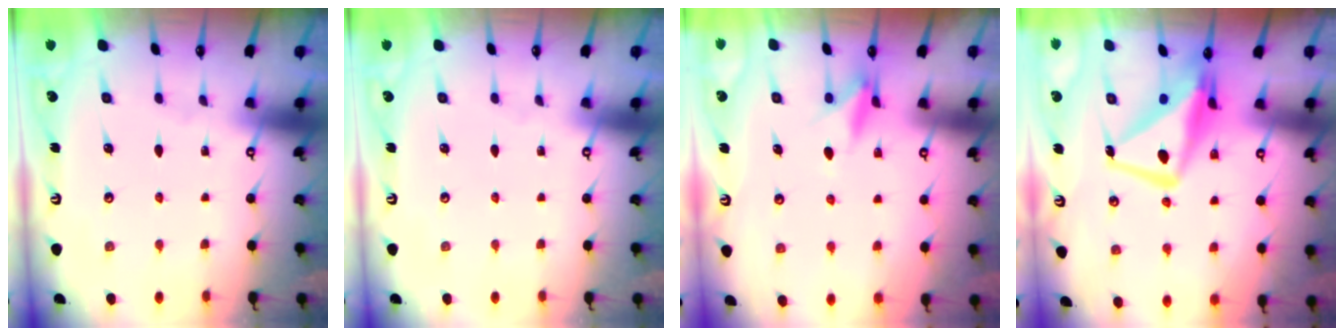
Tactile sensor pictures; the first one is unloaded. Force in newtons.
{"total": 0.0}
{"total": 8.4, "press": 8.3, "slide": 1.5}
{"total": 12.9, "press": 12.8, "slide": 1.4}